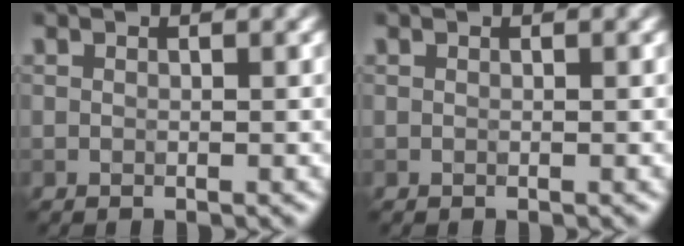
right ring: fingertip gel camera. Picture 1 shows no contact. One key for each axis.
{"total": 0.0}